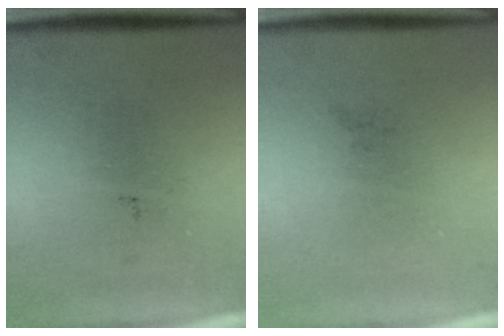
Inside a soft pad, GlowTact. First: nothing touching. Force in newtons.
{"total": 0.0}